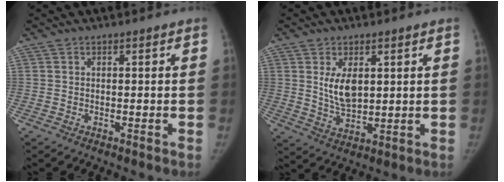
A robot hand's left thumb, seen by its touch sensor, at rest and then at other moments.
{"total": 7.1, "force": [2.1, 3.9, 5.6], "torque": [-0.085, -0.020, 0.049]}